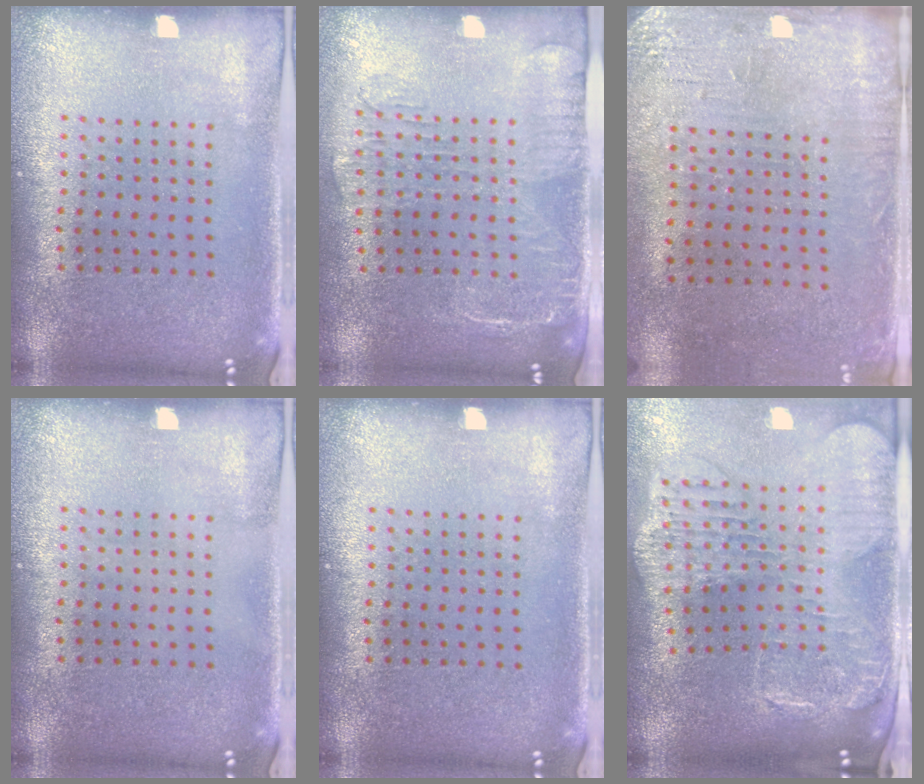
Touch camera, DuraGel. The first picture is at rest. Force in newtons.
{"total": 1.9, "press": 1.6, "slide": 1.0}
{"total": 3.3, "press": 2.7, "slide": 1.9}
{"total": 0.0}
{"total": 0.0}
{"total": 2.8, "press": 2.4, "slide": 1.4}